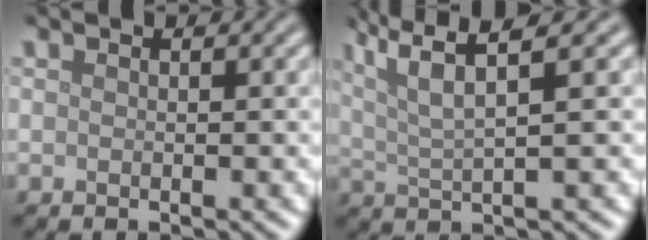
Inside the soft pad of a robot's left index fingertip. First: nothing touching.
{"total": 5.6, "force": [2.9, 1.1, 4.7], "torque": [-0.086, 0.014, 0.056]}